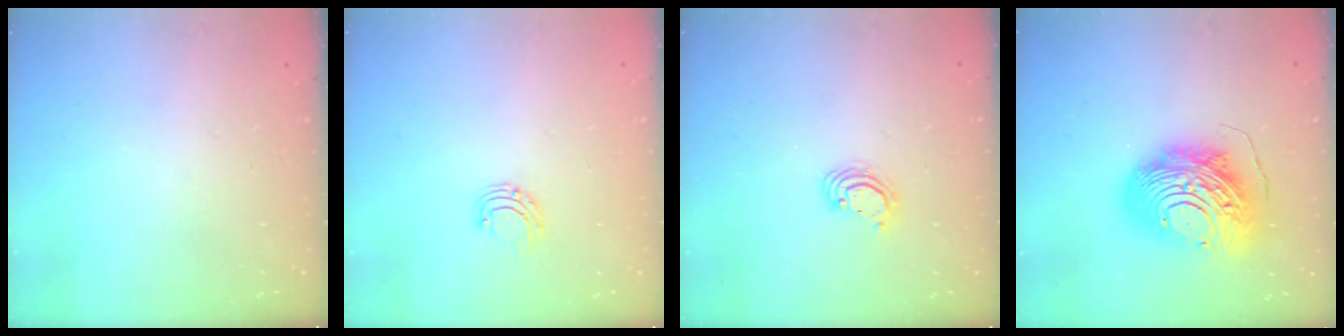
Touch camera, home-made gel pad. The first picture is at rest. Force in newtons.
{"total": 5.1, "press": 5.1, "slide": 0.4}
{"total": 3.9, "press": 3.9, "slide": 0.2}
{"total": 17.9, "press": 17.8, "slide": 1.9}